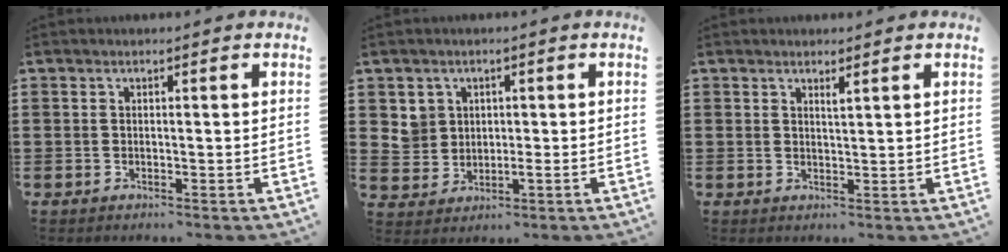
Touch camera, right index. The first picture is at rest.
{"total": 3.2, "force": [0.8, 2.8, 1.1], "torque": [-0.036, 0.007, 0.015]}
{"total": 1.2, "force": [1.1, 0.2, 0.6], "torque": [-0.012, 0.002, 0.019]}